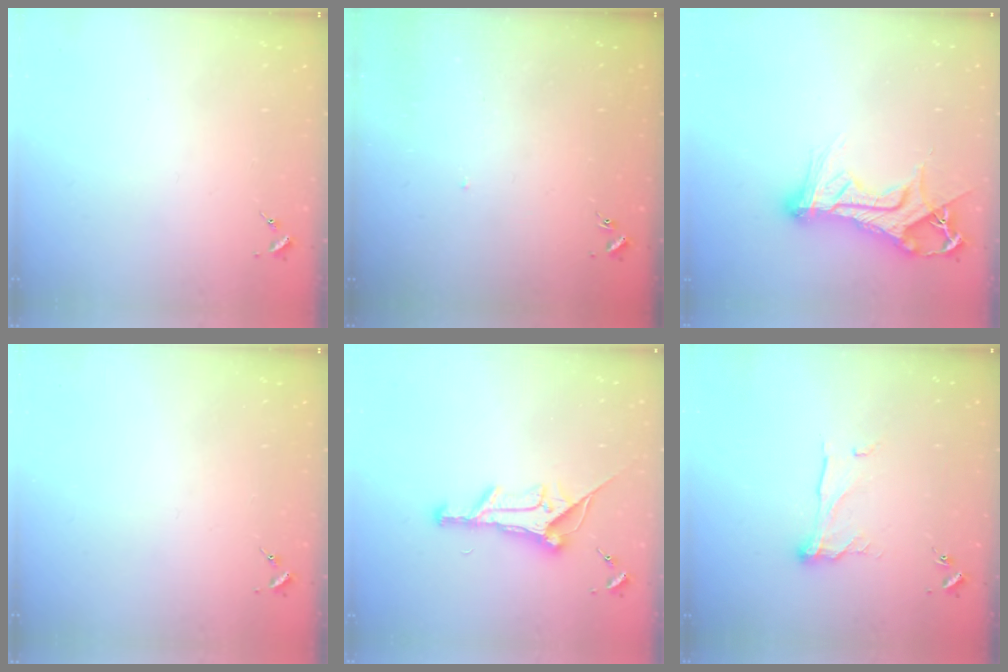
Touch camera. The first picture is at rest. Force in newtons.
{"total": 1.2, "press": 1.2, "slide": 0.1}
{"total": 15.2, "press": 15.1, "slide": 1.4}
{"total": 0.0}
{"total": 14.6, "press": 14.6, "slide": 0.6}
{"total": 10.5, "press": 10.4, "slide": 0.5}